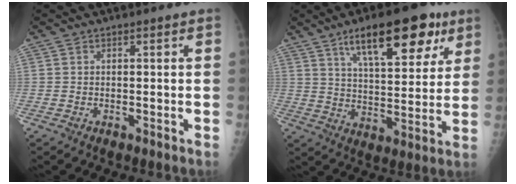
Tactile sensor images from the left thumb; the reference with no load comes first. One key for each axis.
{"total": 17.6, "fx": 9.8, "fy": 6.9, "fz": 12.9, "tx": -0.152, "ty": -0.032, "tz": 0.154}